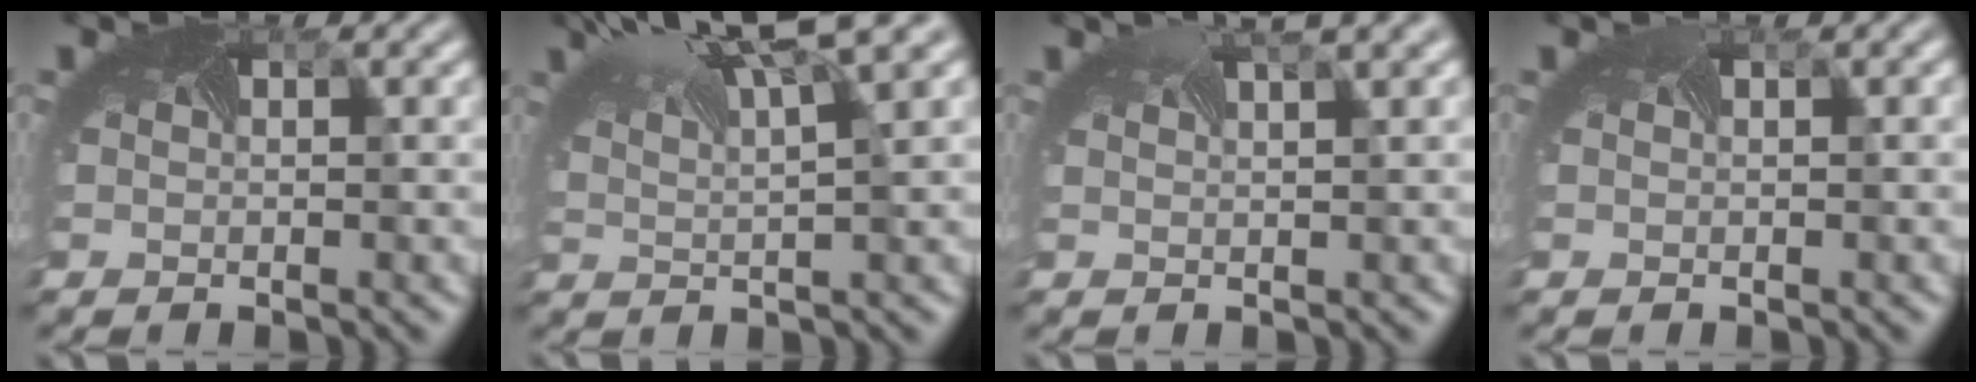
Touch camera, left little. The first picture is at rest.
{"total": 7.1, "force": [4.9, 1.4, 5.0], "torque": [-0.097, 0.024, 0.084]}
{"total": 3.6, "force": [2.6, 0.3, 2.4], "torque": [-0.031, 0.022, 0.031]}
{"total": 0.6, "force": [0.2, 0.1, 0.6], "torque": [-0.009, 0.004, 0.001]}